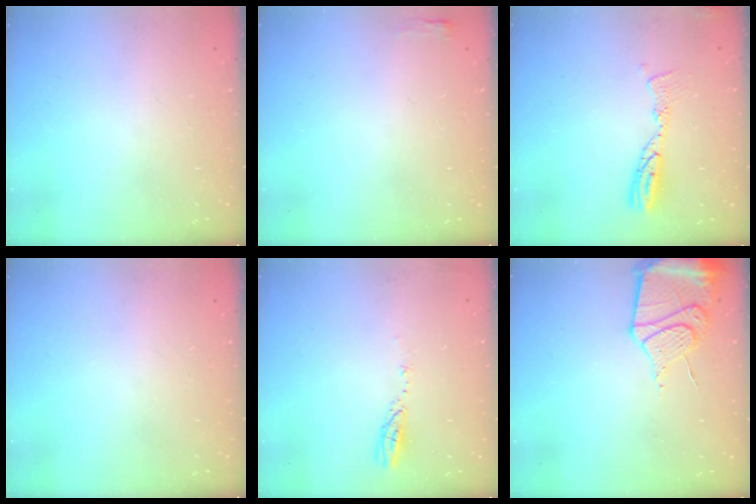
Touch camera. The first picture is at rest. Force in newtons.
{"total": 2.7, "press": 2.6, "slide": 0.8}
{"total": 9.7, "press": 9.7, "slide": 0.9}
{"total": 0.0}
{"total": 3.5, "press": 3.5, "slide": 0.1}
{"total": 13.2, "press": 13.1, "slide": 1.7}